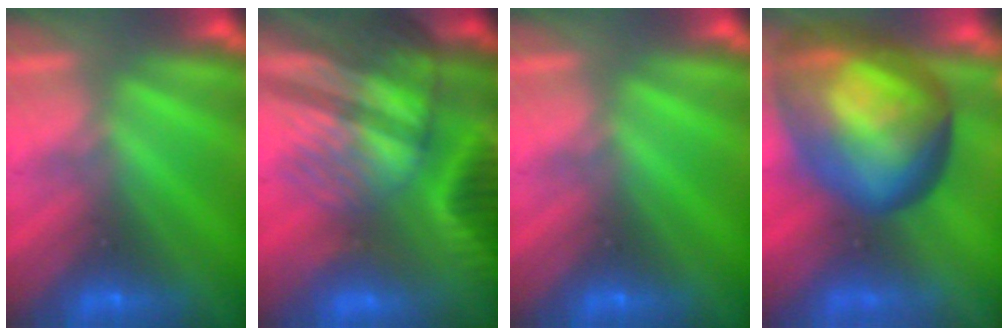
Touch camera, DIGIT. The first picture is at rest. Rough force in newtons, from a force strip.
{"total": 9.1}
{"total": 0.0}
{"total": 9.6}